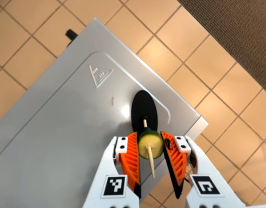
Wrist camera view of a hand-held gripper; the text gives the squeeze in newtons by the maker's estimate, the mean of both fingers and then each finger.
{"total": 9.2, "left": 8.9, "right": 9.5}